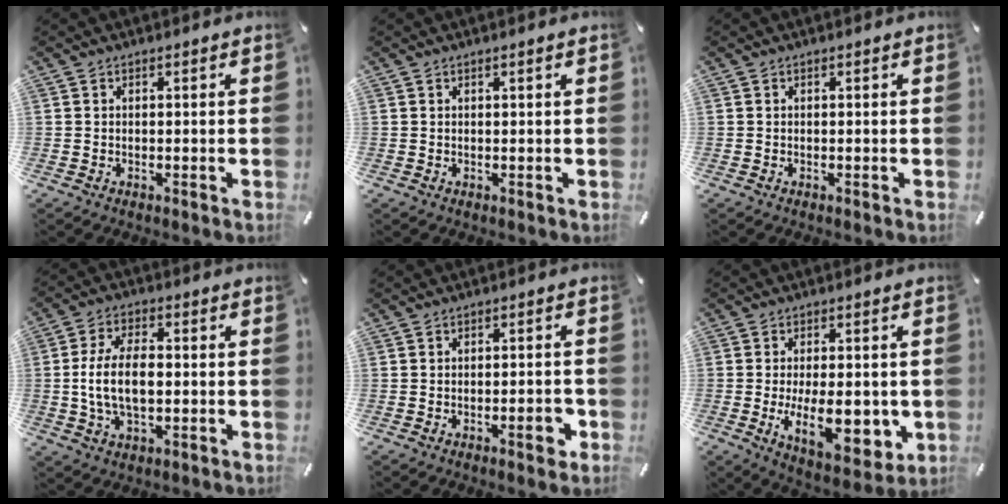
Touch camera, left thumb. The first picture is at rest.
{"total": 0.9, "force": [0.3, -0.1, 0.9], "torque": [-0.014, -0.002, 0.004]}
{"total": 0.0}
{"total": 10.3, "force": [-0.6, 5.5, 8.7], "torque": [-0.169, 0.006, -0.012]}
{"total": 4.9, "force": [-2.0, 1.4, 4.2], "torque": [-0.063, 0.007, -0.031]}
{"total": 14.9, "force": [-2.0, 6.7, 13.1], "torque": [-0.213, -0.018, -0.025]}